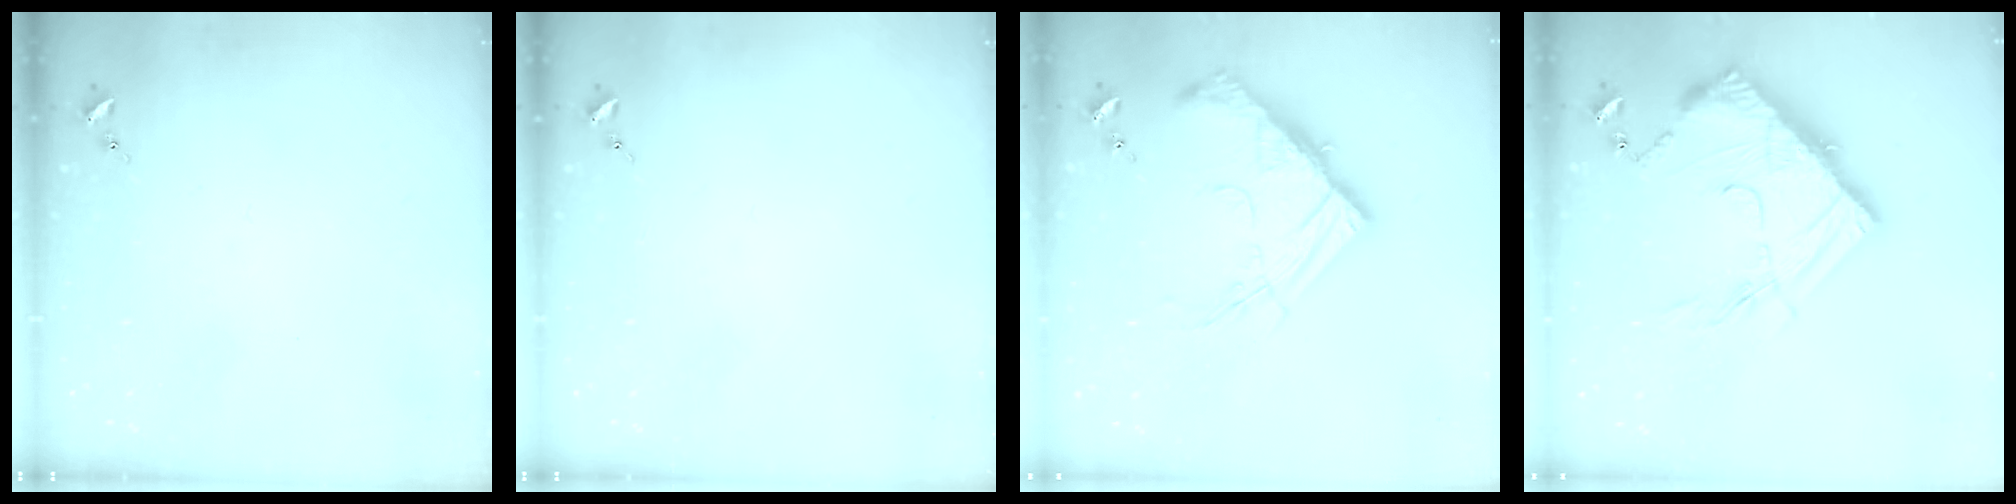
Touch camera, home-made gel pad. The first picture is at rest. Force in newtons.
{"total": 0.0}
{"total": 18.4, "press": 18.3, "slide": 2.0}
{"total": 21.5, "press": 21.4, "slide": 1.6}